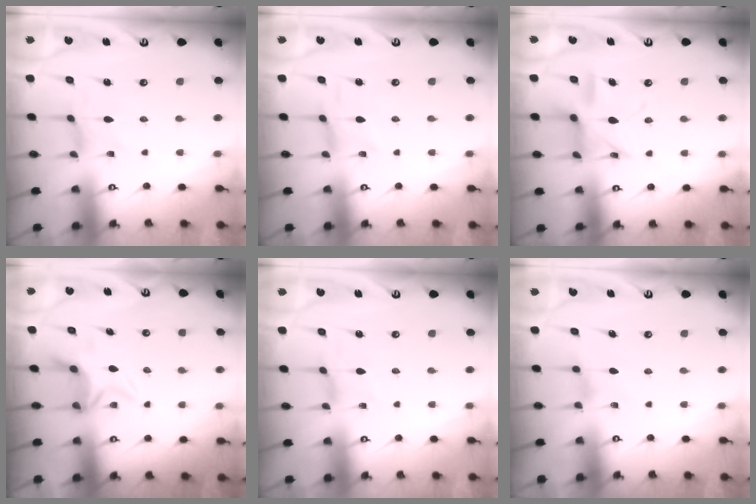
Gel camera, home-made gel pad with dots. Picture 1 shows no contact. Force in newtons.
{"total": 0.0}
{"total": 13.5, "press": 13.5, "slide": 1.2}
{"total": 6.0, "press": 5.9, "slide": 1.4}
{"total": 1.1, "press": 1.1, "slide": 0.3}
{"total": 1.8, "press": 1.7, "slide": 0.3}